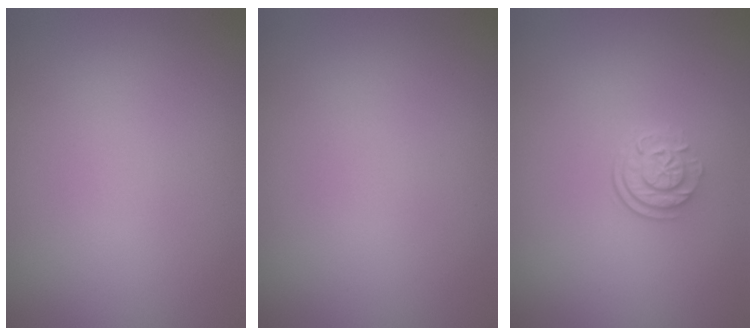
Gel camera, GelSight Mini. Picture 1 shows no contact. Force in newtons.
{"total": 0.0}
{"total": 2.4, "press": 1.7, "slide": 1.6}